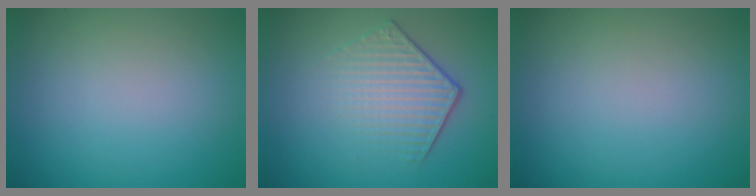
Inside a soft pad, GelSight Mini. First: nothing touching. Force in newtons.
{"total": 4.0, "press": 2.9, "slide": 2.7}
{"total": 0.0}